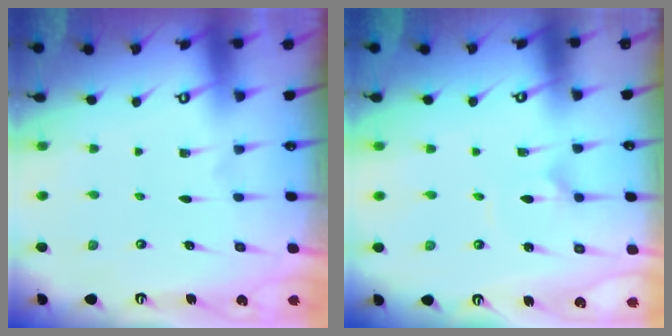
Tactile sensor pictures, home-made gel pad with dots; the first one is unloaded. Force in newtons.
{"total": 2.7, "press": 2.7, "slide": 0.4}